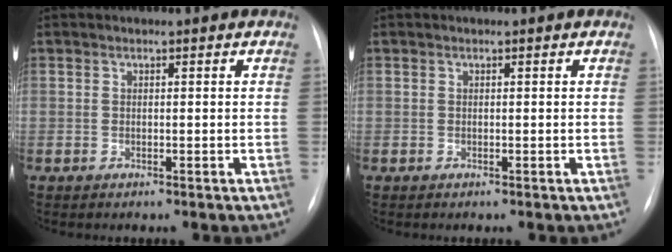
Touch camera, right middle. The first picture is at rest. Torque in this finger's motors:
{"motor_torque": [-0.18, -0.13, -0.01, 0.00]}